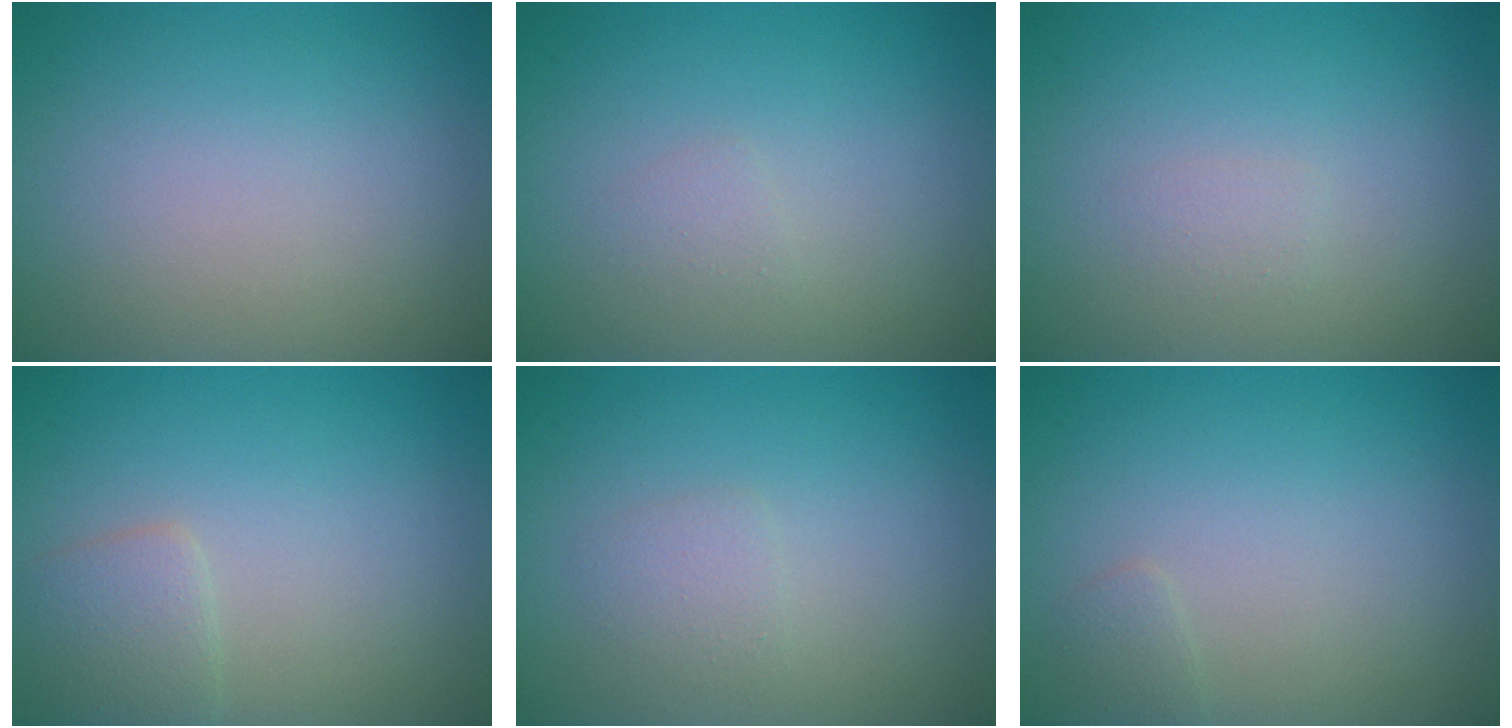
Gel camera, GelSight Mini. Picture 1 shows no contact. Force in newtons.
{"total": 0.8, "press": 0.8, "slide": 0.0}
{"total": 0.7, "press": 0.7, "slide": 0.1}
{"total": 1.9, "press": 1.9, "slide": 0.1}
{"total": 1.2, "press": 1.2, "slide": 0.0}
{"total": 0.8, "press": 0.8, "slide": 0.0}